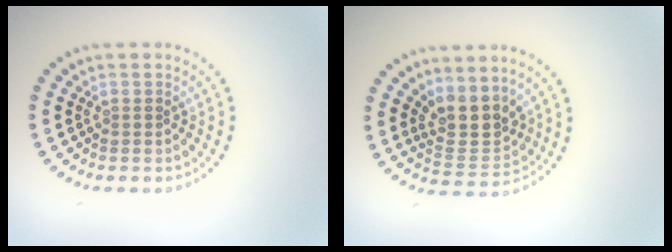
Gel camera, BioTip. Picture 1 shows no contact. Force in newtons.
{"total": 3.9, "press": 3.3, "slide": 1.9}